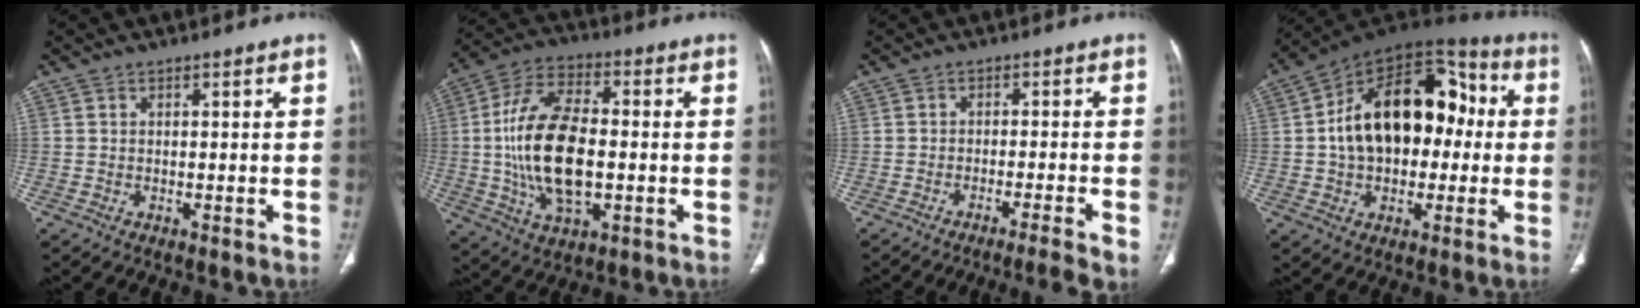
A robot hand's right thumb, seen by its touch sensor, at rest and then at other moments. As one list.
[{"total": 18.7, "force": [-1.1, 9.7, 16.0], "torque": [-0.307, 0.012, -0.016]}, {"total": 7.7, "force": [-6.1, -0.4, 4.7], "torque": [-0.065, 0.018, -0.087]}, {"total": 22.9, "force": [1.2, 14.9, 17.4], "torque": [-0.249, 0.042, 0.016]}]